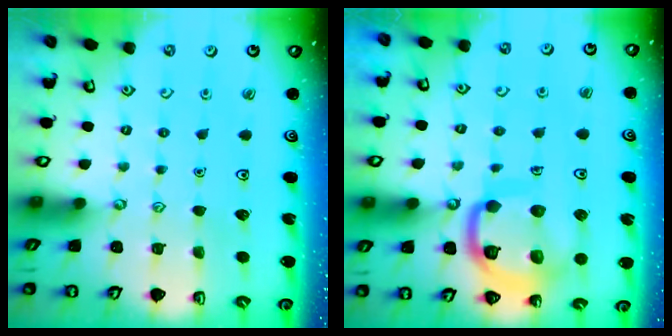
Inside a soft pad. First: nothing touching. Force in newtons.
{"total": 15.0, "press": 14.9, "slide": 1.6}